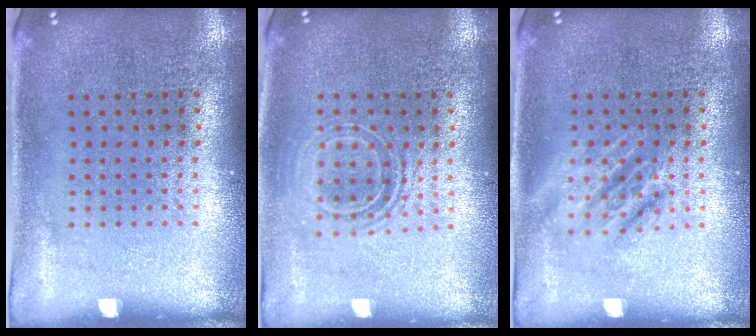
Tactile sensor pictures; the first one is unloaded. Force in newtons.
{"total": 1.6, "press": 1.3, "slide": 0.9}
{"total": 1.2, "press": 1.2, "slide": 0.2}